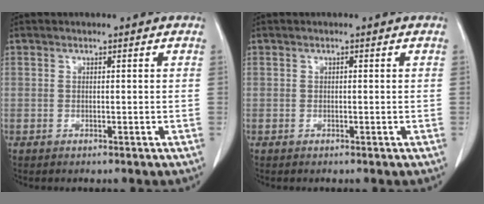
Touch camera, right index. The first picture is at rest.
{"total": 0.0}